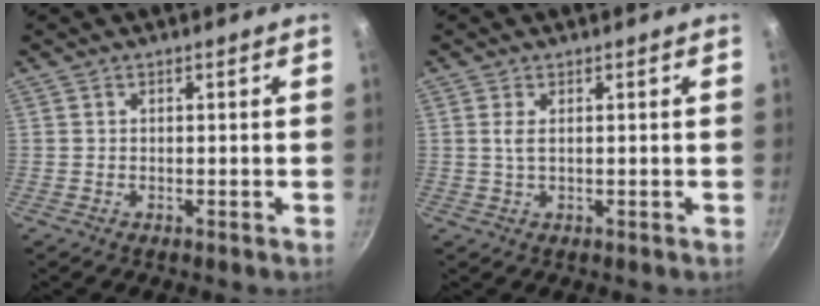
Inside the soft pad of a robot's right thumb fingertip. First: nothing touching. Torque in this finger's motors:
{"motor_torque": [-0.11, 0.15, -0.16, 0.06, 0.08]}